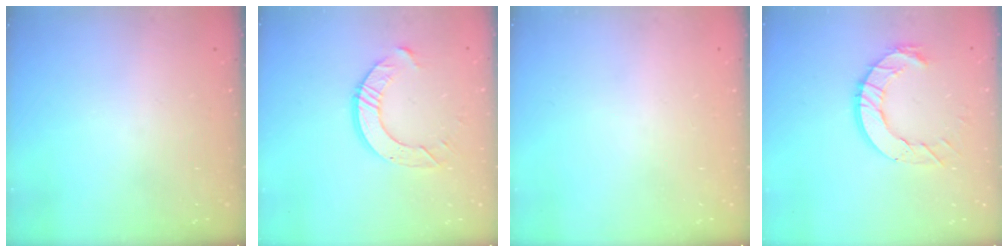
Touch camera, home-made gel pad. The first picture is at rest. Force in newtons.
{"total": 9.1, "press": 9.0, "slide": 0.7}
{"total": 0.0}
{"total": 11.0, "press": 10.9, "slide": 1.1}